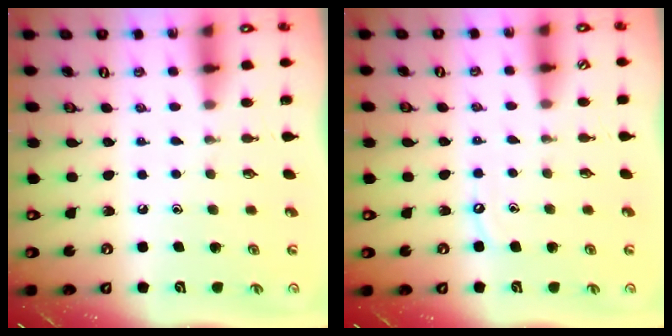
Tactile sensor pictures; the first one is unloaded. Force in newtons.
{"total": 4.0, "press": 4.0, "slide": 0.6}